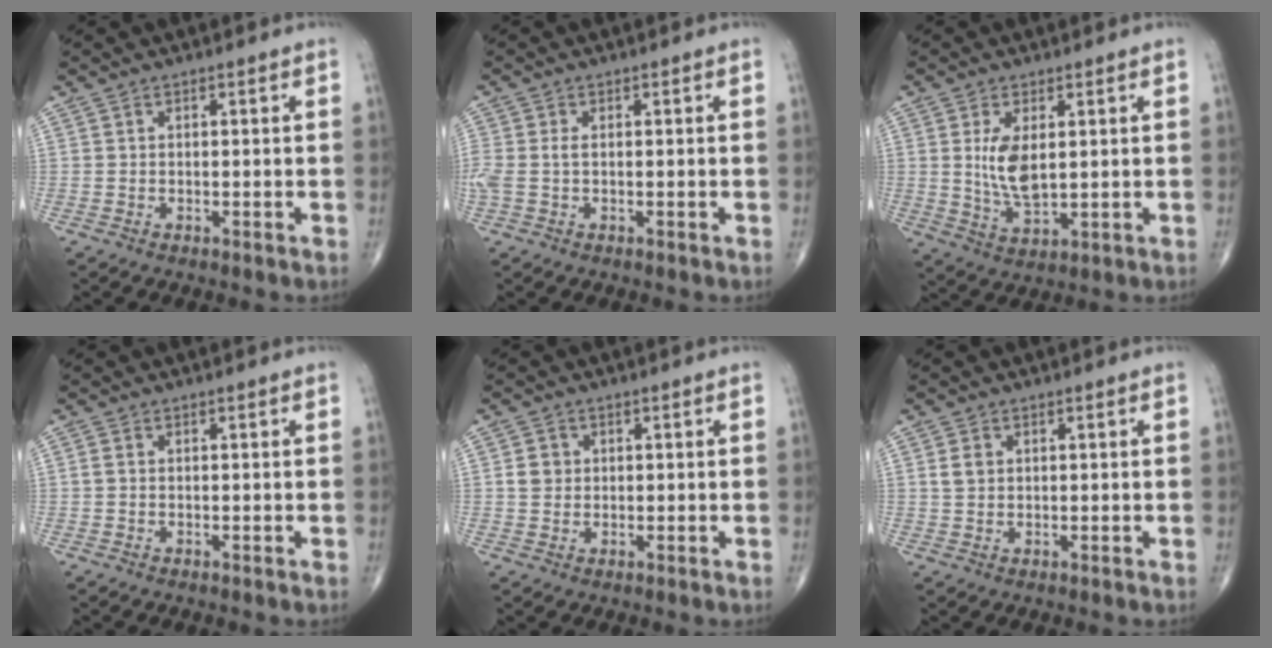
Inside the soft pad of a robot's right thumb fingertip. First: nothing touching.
{"total": 3.2, "force": [0.0, 1.9, 2.6], "torque": [-0.083, 0.010, 0.002]}
{"total": 7.5, "force": [1.4, 3.6, 6.4], "torque": [-0.116, -0.017, 0.036]}
{"total": 0.9, "force": [0.0, 0.7, 0.7], "torque": [-0.014, 0.000, -0.003]}
{"total": 3.0, "force": [0.4, 2.7, 1.3], "torque": [-0.011, 0.003, 0.008]}
{"total": 2.4, "force": [0.6, 1.9, 1.4], "torque": [-0.023, 0.001, 0.015]}